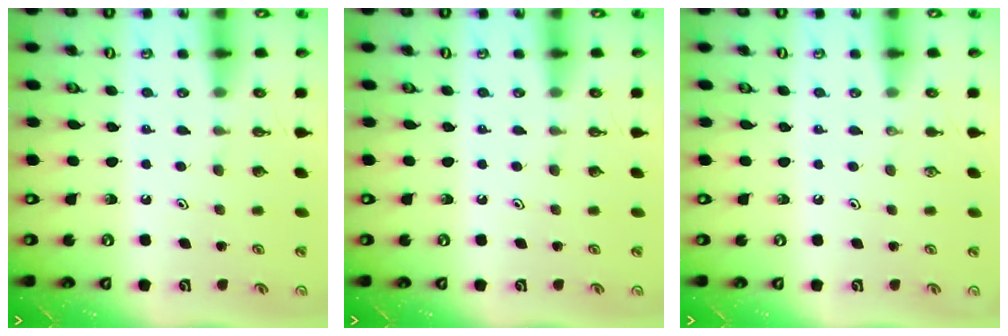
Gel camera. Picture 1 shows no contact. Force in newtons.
{"total": 0.0}
{"total": 0.0}